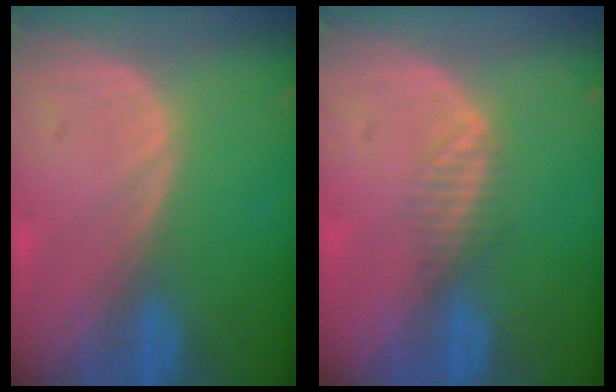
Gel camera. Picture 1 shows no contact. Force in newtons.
{"total": 2.0, "press": 1.8, "slide": 0.8}